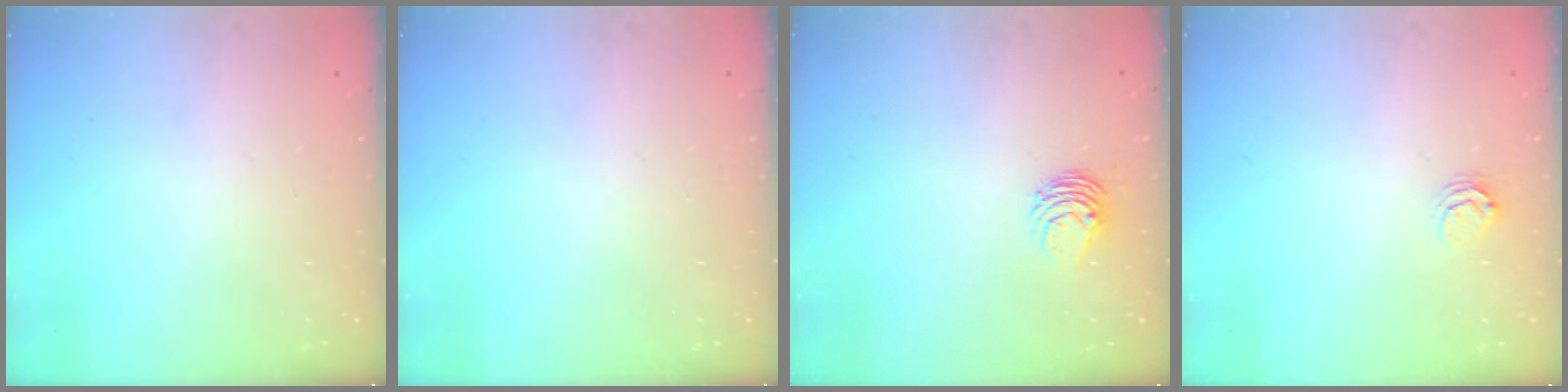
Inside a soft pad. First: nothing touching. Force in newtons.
{"total": 0.0}
{"total": 5.4, "press": 5.4, "slide": 0.4}
{"total": 3.4, "press": 3.4, "slide": 0.2}